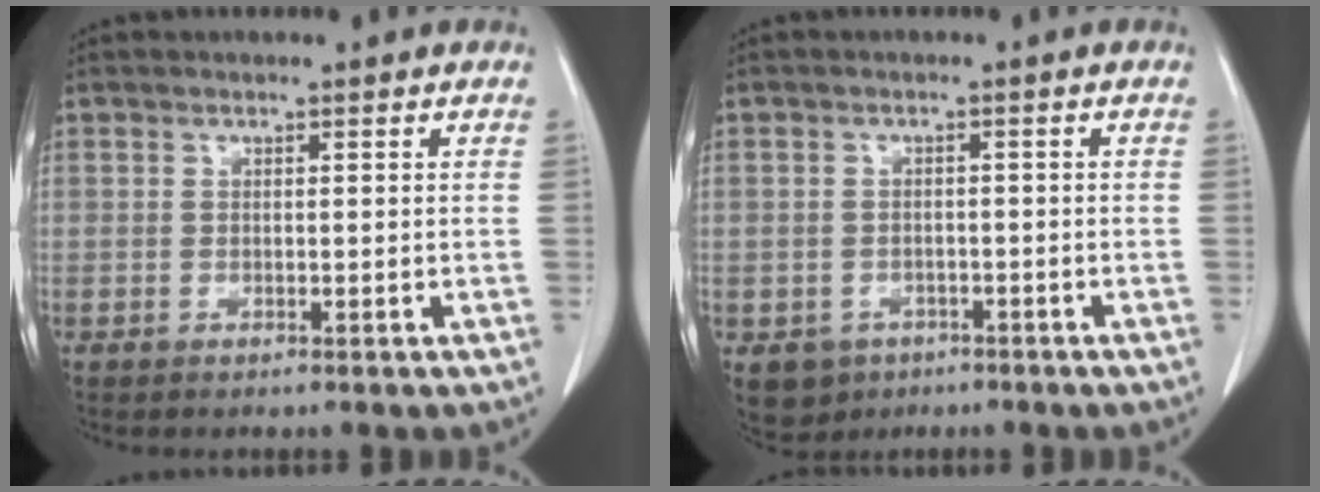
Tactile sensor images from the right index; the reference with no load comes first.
{"total": 4.8, "force": [-2.5, 4.0, 0.8], "torque": [-0.005, 0.006, -0.033]}